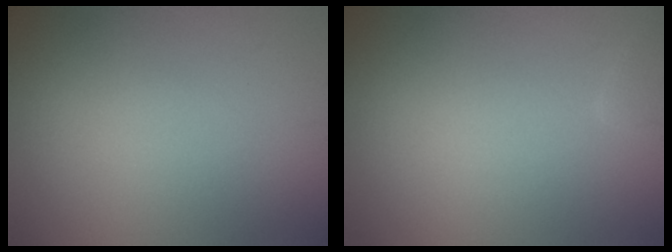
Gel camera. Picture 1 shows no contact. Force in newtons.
{"total": 0.9, "press": 0.9, "slide": 0.1}